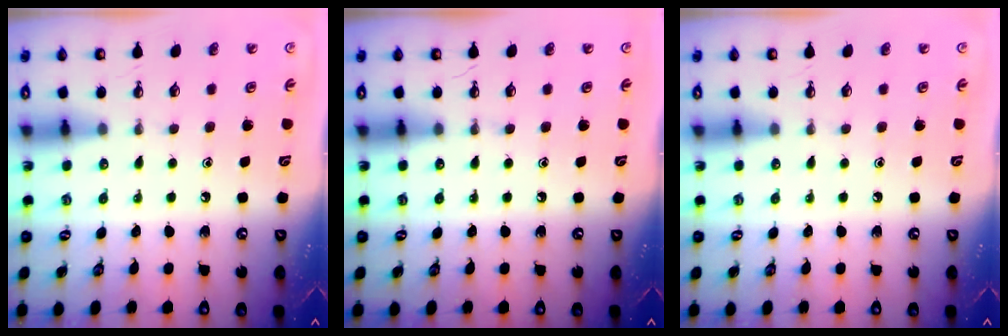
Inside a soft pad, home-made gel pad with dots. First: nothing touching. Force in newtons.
{"total": 0.0}
{"total": 0.0}